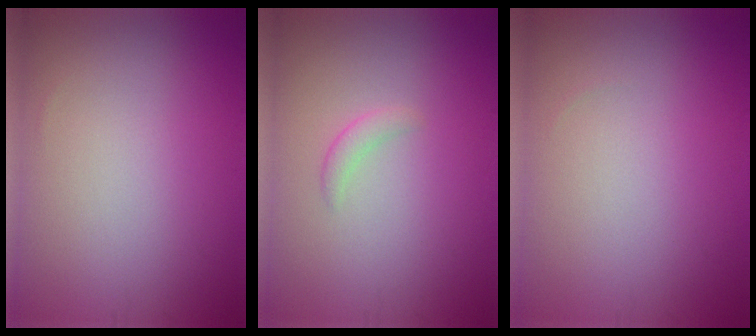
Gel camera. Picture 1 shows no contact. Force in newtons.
{"total": 1.0, "press": 1.0, "slide": 0.0}
{"total": 0.0}